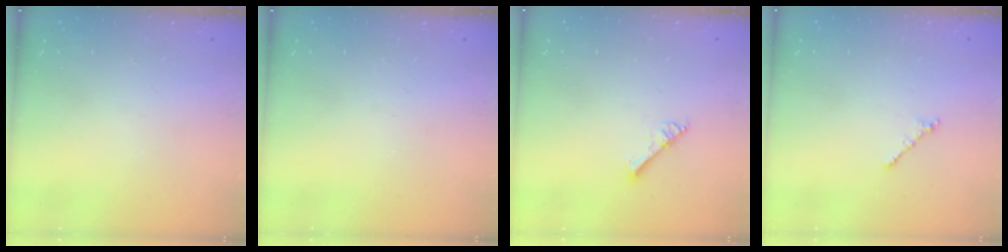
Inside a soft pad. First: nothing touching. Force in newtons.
{"total": 0.0}
{"total": 4.1, "press": 4.0, "slide": 0.5}
{"total": 0.9, "press": 0.7, "slide": 0.5}